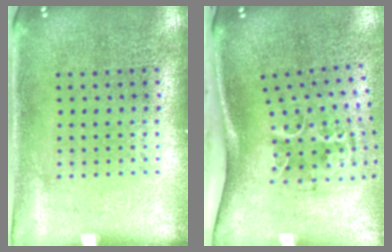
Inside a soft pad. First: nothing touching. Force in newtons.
{"total": 2.2, "press": 1.3, "slide": 1.8}